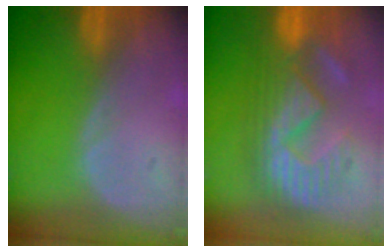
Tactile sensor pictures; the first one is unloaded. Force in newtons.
{"total": 9.9, "press": 9.8, "slide": 0.9}